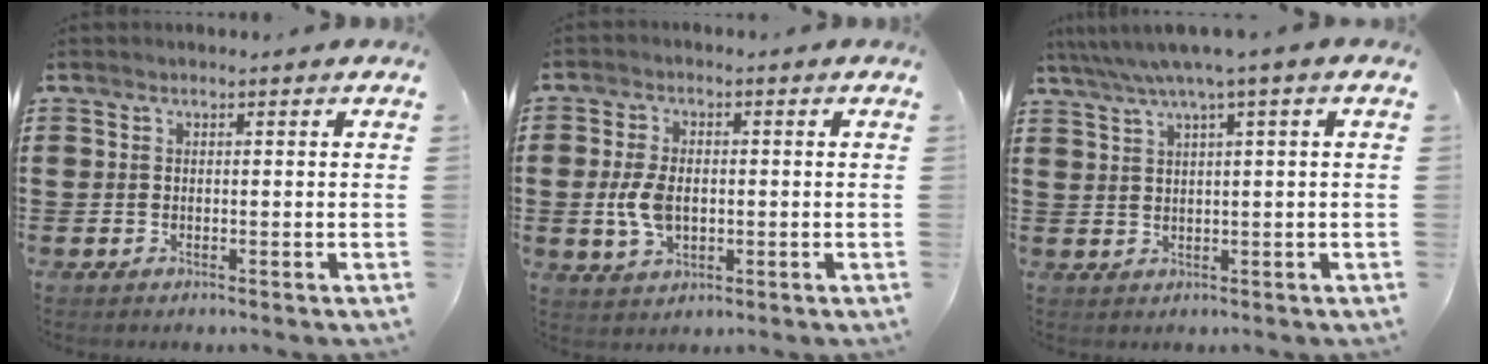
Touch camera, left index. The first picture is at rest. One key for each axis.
{"total": 6.0, "fx": -0.2, "fy": 3.7, "fz": 4.7, "tx": -0.117, "ty": -0.001, "tz": -0.010}
{"total": 3.7, "fx": 1.7, "fy": -0.4, "fz": 3.2, "tx": -0.067, "ty": -0.007, "tz": 0.026}